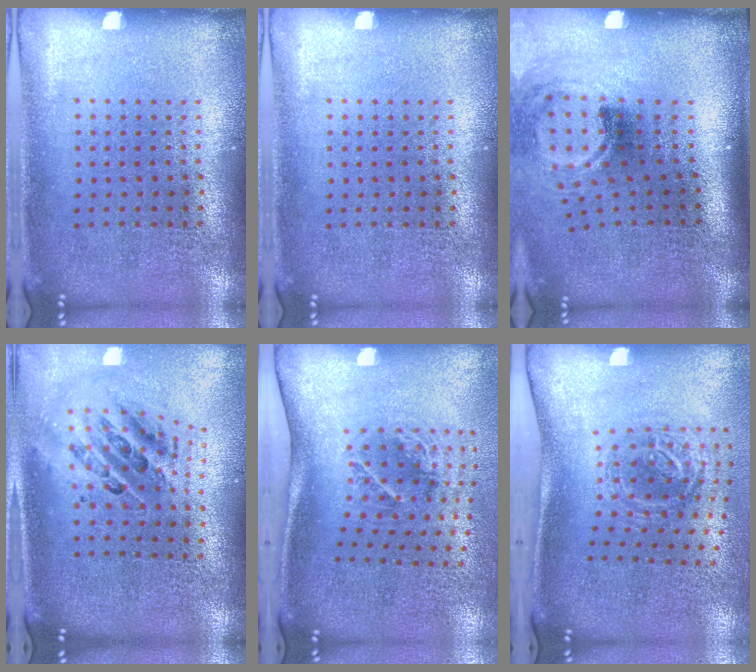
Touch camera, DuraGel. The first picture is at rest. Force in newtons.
{"total": 0.0}
{"total": 1.8, "press": 1.1, "slide": 1.4}
{"total": 1.4, "press": 1.3, "slide": 0.7}
{"total": 2.1, "press": 1.3, "slide": 1.7}
{"total": 1.7, "press": 1.2, "slide": 1.3}